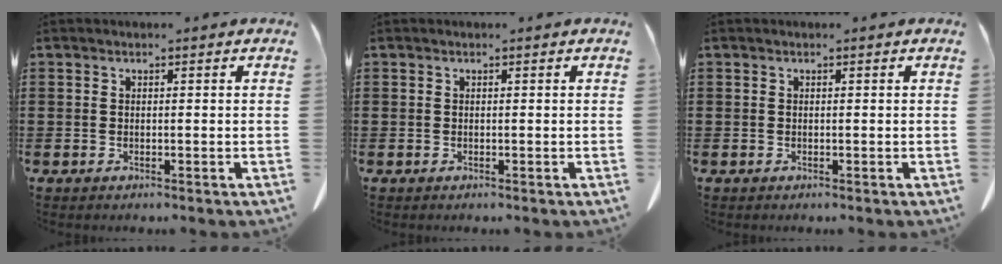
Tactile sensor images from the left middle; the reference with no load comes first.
{"total": 0.0}
{"total": 0.0}